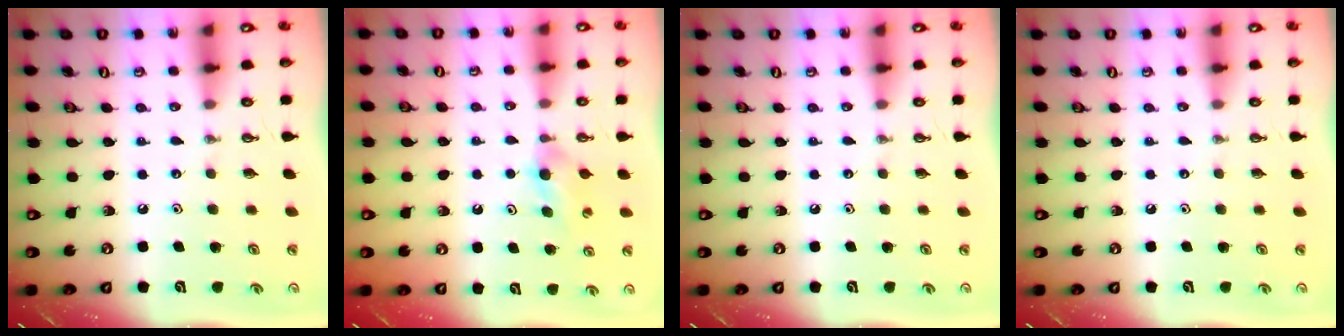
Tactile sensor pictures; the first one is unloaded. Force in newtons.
{"total": 5.2, "press": 5.1, "slide": 0.9}
{"total": 0.0}
{"total": 0.0}